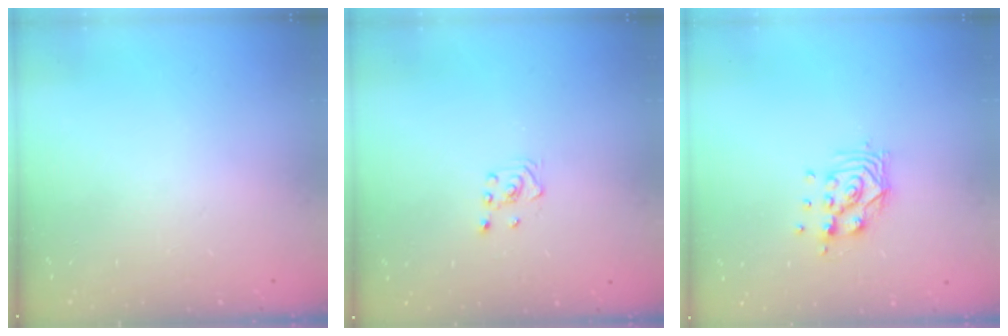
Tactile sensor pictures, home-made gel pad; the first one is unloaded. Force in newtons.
{"total": 2.8, "press": 2.6, "slide": 1.1}
{"total": 9.3, "press": 9.3, "slide": 0.9}